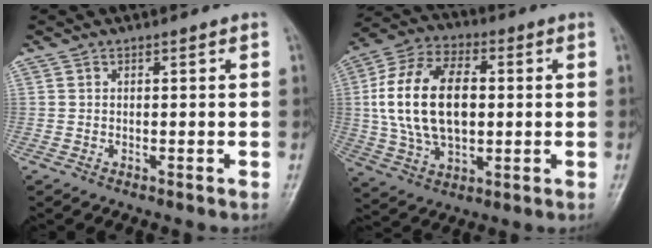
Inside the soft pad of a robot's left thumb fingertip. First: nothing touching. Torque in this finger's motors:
{"motor_torque": [1.12, 3.89, 1.94, -0.31, 0.58]}